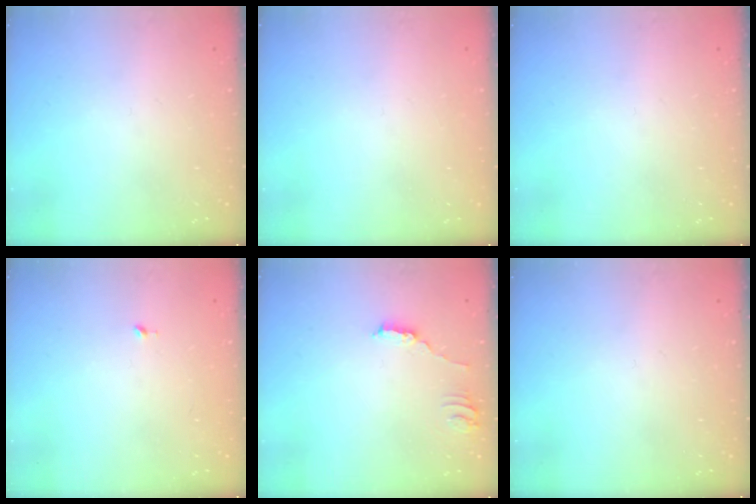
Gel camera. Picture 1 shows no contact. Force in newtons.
{"total": 0.0}
{"total": 0.0}
{"total": 4.4, "press": 4.4, "slide": 0.4}
{"total": 2.5, "press": 2.5, "slide": 0.2}
{"total": 0.0}